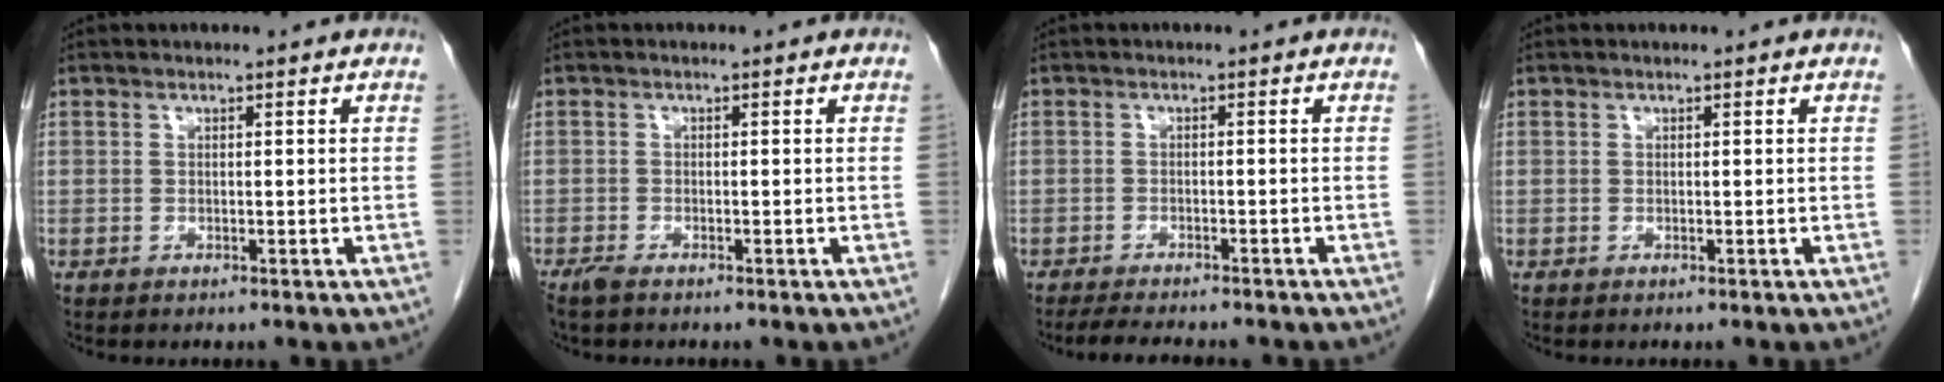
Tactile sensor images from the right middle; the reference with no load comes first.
{"total": 1.7, "force": [-1.4, 0.3, 1.0], "torque": [-0.025, -0.006, -0.027]}
{"total": 6.7, "force": [-5.9, 1.0, 3.2], "torque": [-0.047, -0.012, -0.085]}
{"total": 0.0}